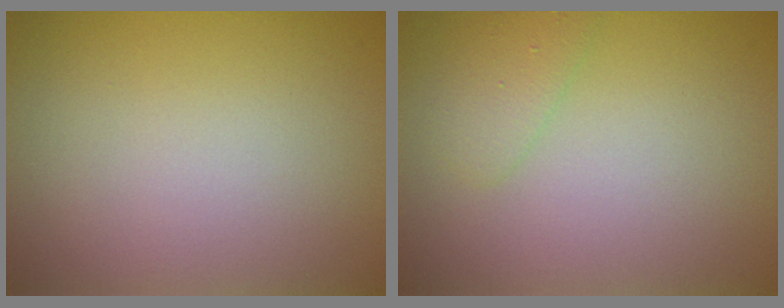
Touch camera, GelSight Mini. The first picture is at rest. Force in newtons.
{"total": 1.7, "press": 1.7, "slide": 0.1}